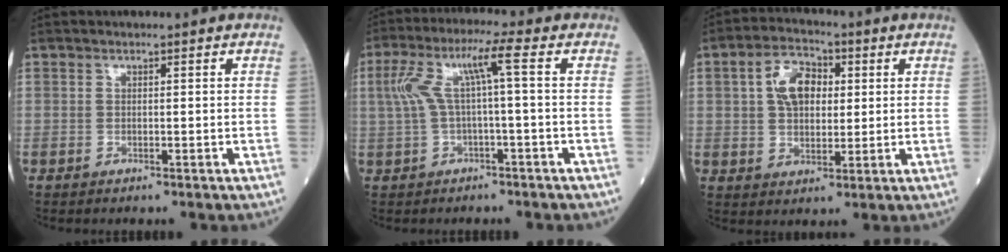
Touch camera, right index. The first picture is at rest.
{"total": 6.6, "force": [0.4, -0.2, 6.6], "torque": [-0.140, 0.036, 0.017]}
{"total": 7.7, "force": [1.9, 4.6, 5.8], "torque": [-0.111, 0.019, 0.036]}